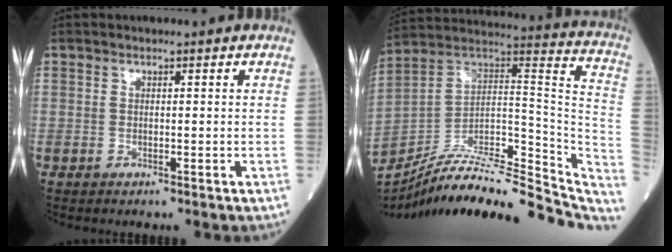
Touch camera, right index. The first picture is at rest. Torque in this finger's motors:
{"motor_torque": [-0.86, -0.99, -0.68, -0.13]}